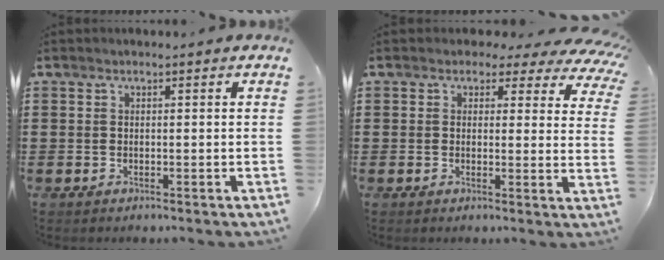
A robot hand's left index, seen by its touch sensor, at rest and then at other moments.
{"total": 2.9, "force": [1.9, 1.8, 1.2], "torque": [-0.021, -0.011, 0.028]}